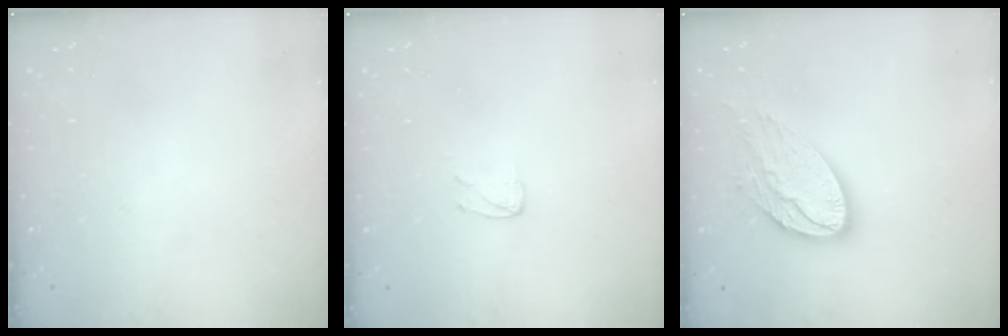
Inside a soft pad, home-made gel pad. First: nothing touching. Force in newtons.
{"total": 3.0, "press": 3.0, "slide": 0.3}
{"total": 14.8, "press": 14.8, "slide": 1.0}